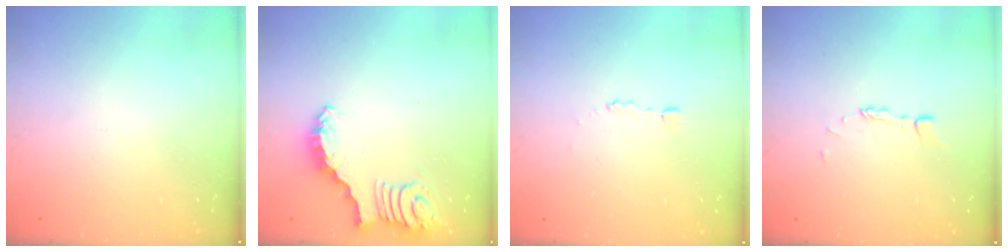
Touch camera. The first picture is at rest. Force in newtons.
{"total": 2.7, "press": 2.7, "slide": 0.5}
{"total": 2.2, "press": 2.2, "slide": 0.1}
{"total": 4.8, "press": 4.8, "slide": 0.4}